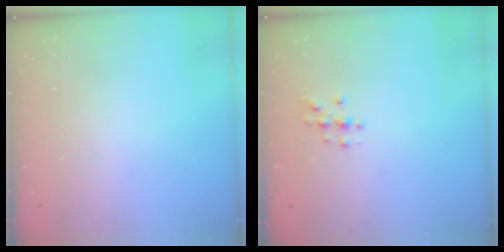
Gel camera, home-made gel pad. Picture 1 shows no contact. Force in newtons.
{"total": 2.0, "press": 2.0, "slide": 0.2}